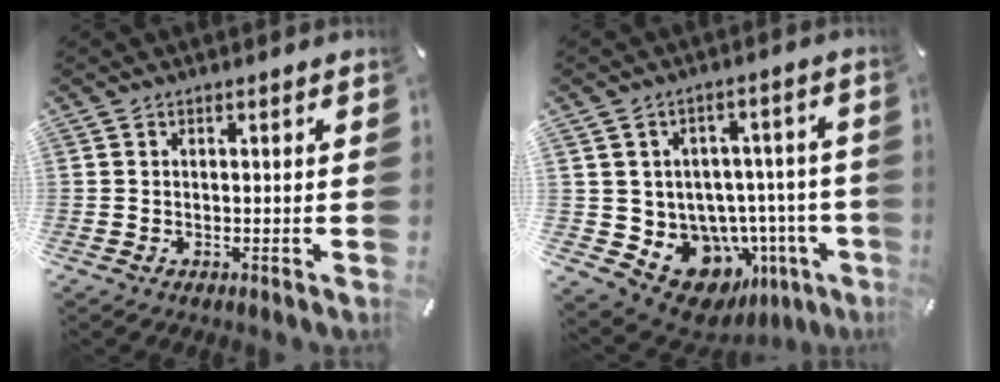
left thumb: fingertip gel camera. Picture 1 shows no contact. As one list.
[{"total": 13.3, "force": [-5.6, 10.4, 6.0], "torque": [-0.076, 0.014, -0.074]}]